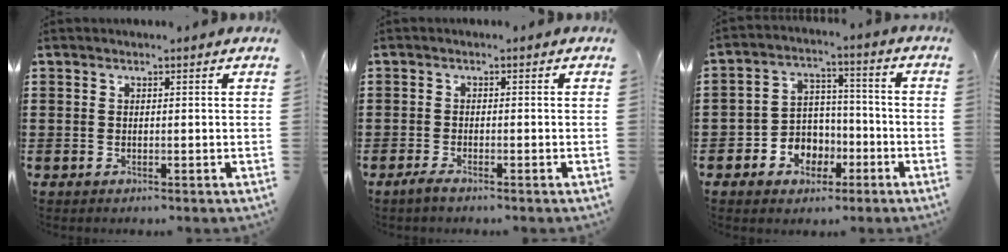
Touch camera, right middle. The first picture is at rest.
{"total": 1.5, "force": [-1.2, 0.2, 0.9], "torque": [-0.017, 0.000, -0.023]}
{"total": 5.4, "force": [-2.5, 4.7, 0.9], "torque": [-0.029, 0.013, -0.047]}